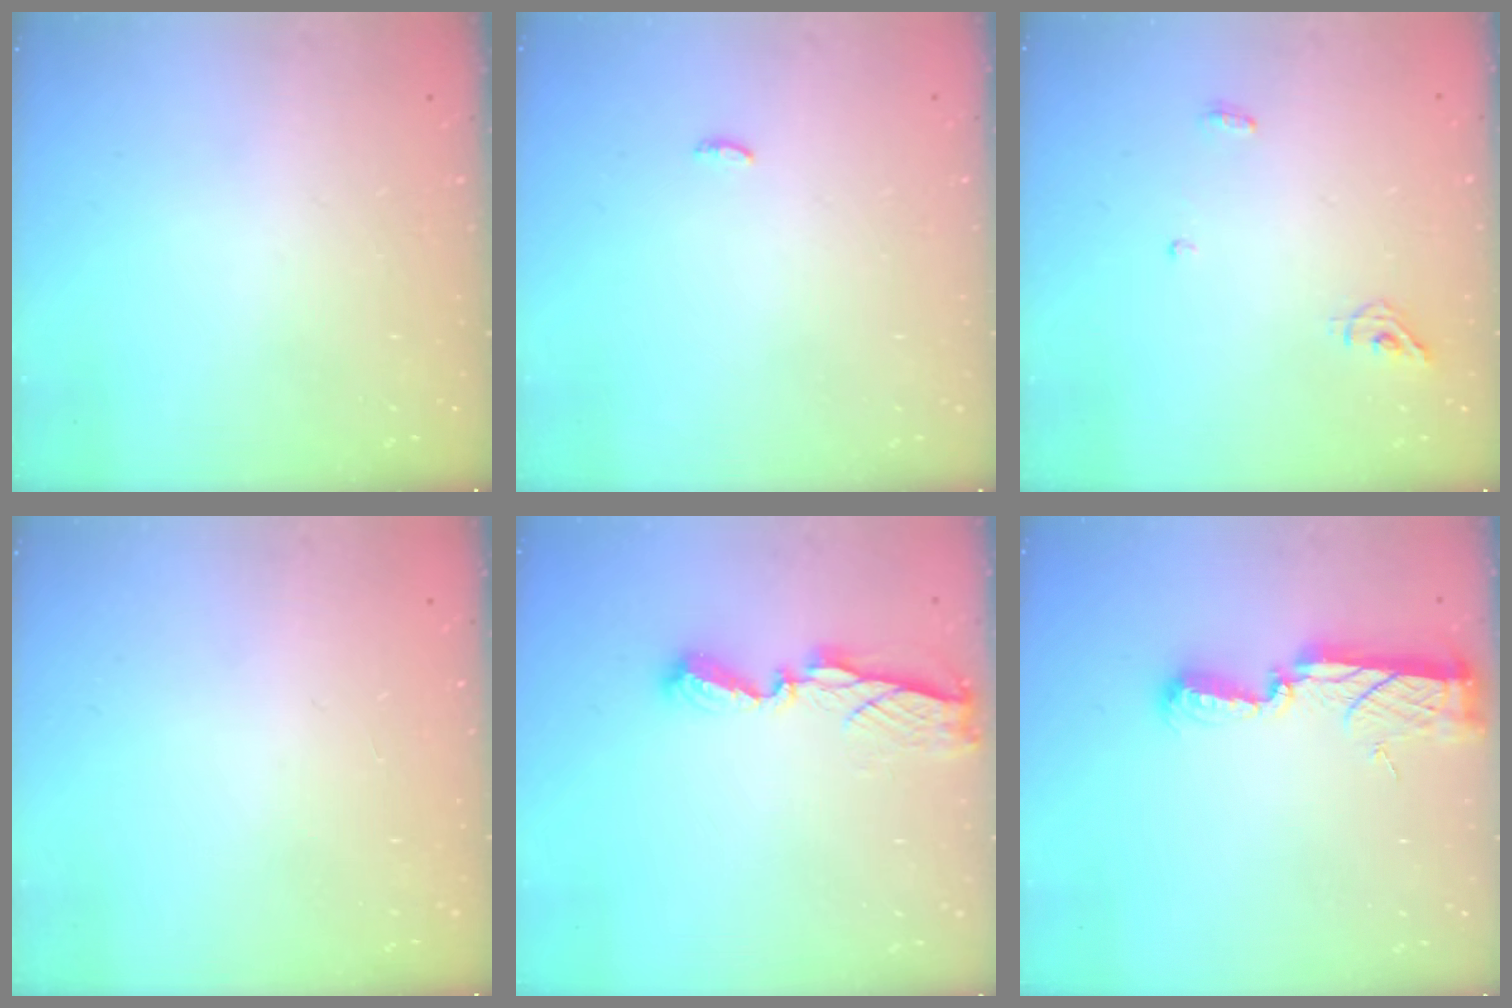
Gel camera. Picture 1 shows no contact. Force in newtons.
{"total": 3.4, "press": 3.3, "slide": 1.0}
{"total": 5.1, "press": 5.0, "slide": 0.8}
{"total": 0.9, "press": 0.9, "slide": 0.0}
{"total": 6.7, "press": 6.7, "slide": 0.2}
{"total": 9.0, "press": 8.9, "slide": 0.8}